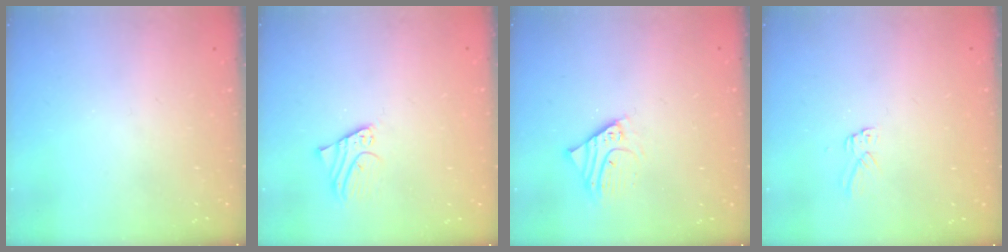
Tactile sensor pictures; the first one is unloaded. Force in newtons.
{"total": 1.7, "press": 1.6, "slide": 0.1}
{"total": 4.4, "press": 4.3, "slide": 0.4}
{"total": 2.9, "press": 2.9, "slide": 0.2}